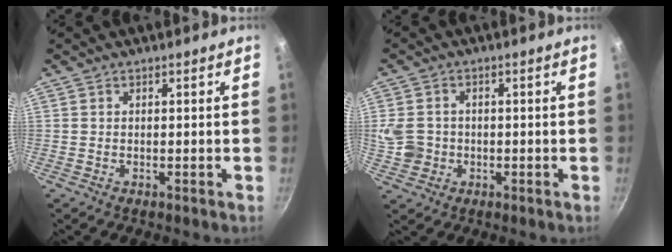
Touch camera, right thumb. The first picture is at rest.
{"total": 7.0, "force": [-0.5, 6.1, 3.4], "torque": [-0.064, 0.003, -0.012]}